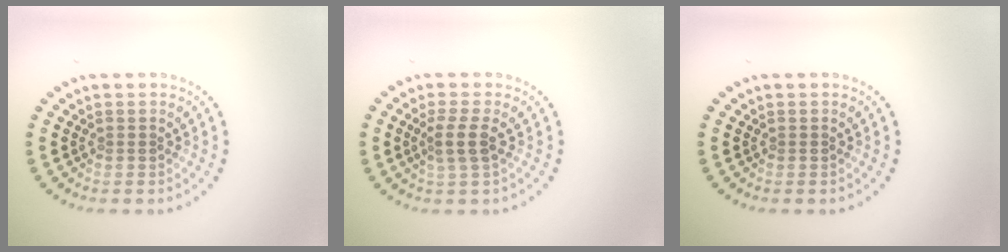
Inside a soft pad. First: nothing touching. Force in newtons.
{"total": 2.2, "press": 1.9, "slide": 1.3}
{"total": 0.0}